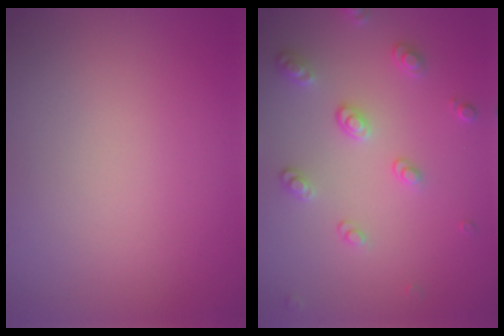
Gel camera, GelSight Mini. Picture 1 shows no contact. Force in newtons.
{"total": 2.7, "press": 2.6, "slide": 0.4}